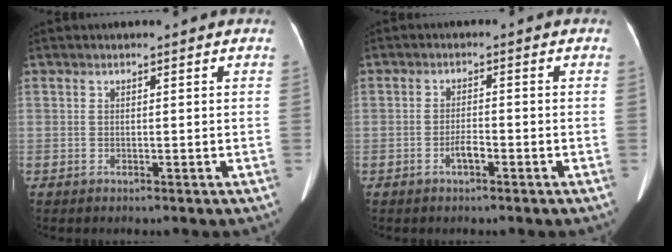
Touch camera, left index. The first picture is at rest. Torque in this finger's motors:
{"motor_torque": [0.34, 0.22, 0.15, 0.04]}